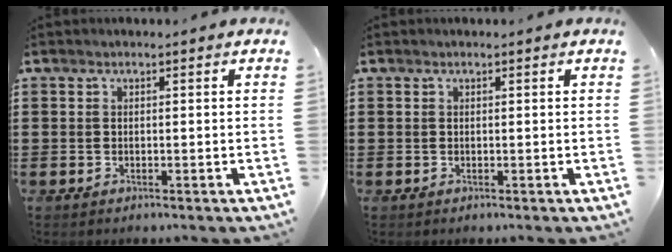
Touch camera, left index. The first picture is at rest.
{"total": 0.0}